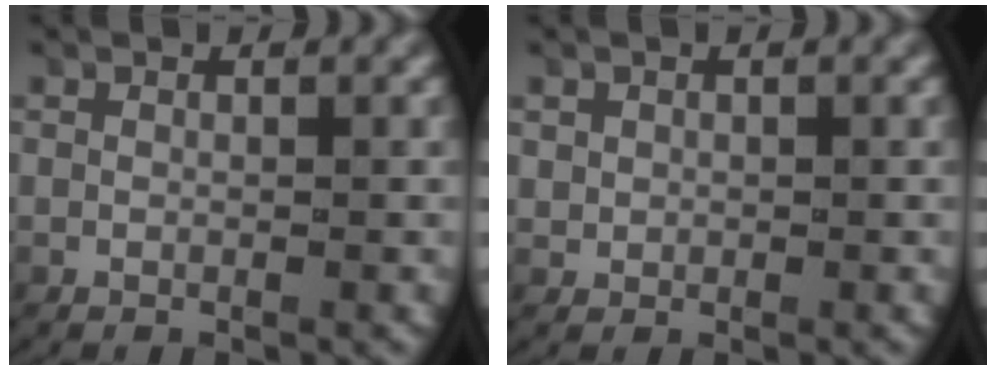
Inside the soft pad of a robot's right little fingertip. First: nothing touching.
{"total": 1.2, "force": [0.3, 1.1, 0.4], "torque": [-0.019, -0.007, 0.012]}